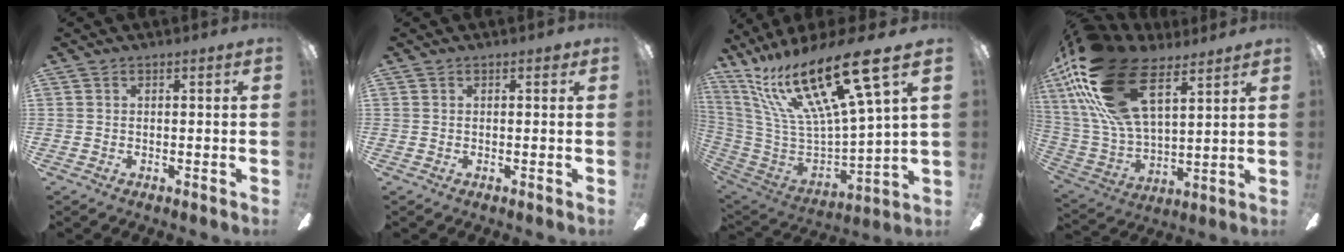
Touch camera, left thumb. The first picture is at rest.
{"total": 0.9, "force": [0.4, 0.5, 0.5], "torque": [-0.011, 0.004, 0.006]}
{"total": 27.9, "force": [16.4, 7.0, 21.5], "torque": [-0.424, -0.109, 0.261]}
{"total": 25.7, "force": [13.9, 12.1, 17.9], "torque": [-0.370, -0.050, 0.248]}